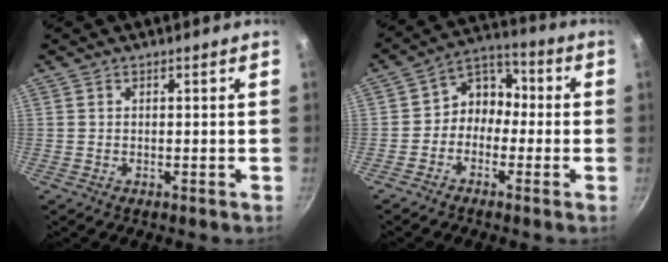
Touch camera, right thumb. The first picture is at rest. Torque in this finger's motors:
{"motor_torque": [-0.18, 0.11, -0.17, 0.07, 0.02]}